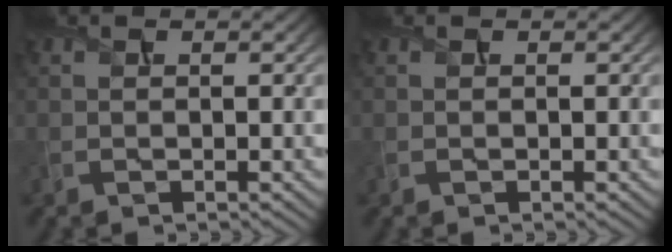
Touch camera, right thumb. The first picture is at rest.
{"total": 0.0}